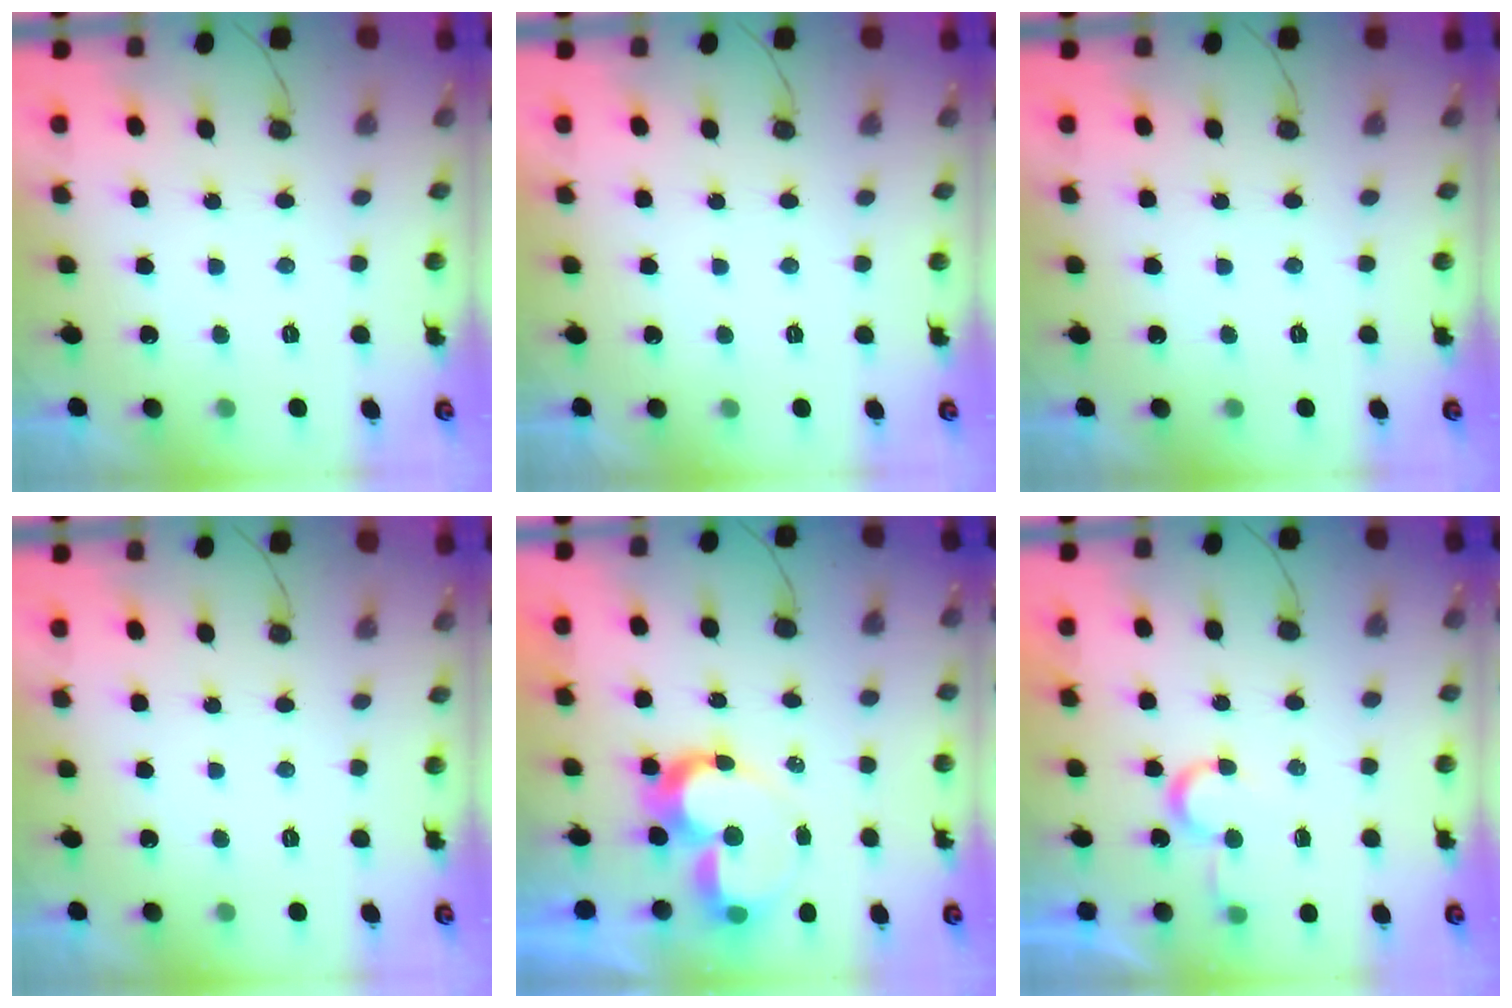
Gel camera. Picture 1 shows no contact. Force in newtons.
{"total": 1.8, "press": 1.8, "slide": 0.0}
{"total": 0.0}
{"total": 0.0}
{"total": 10.5, "press": 10.4, "slide": 0.8}
{"total": 5.7, "press": 5.7, "slide": 0.4}